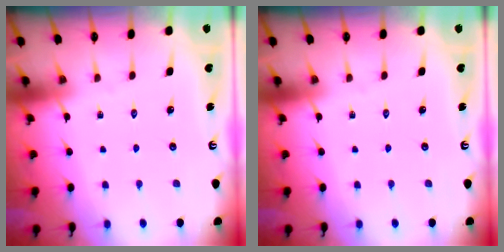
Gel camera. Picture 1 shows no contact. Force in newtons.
{"total": 0.0}